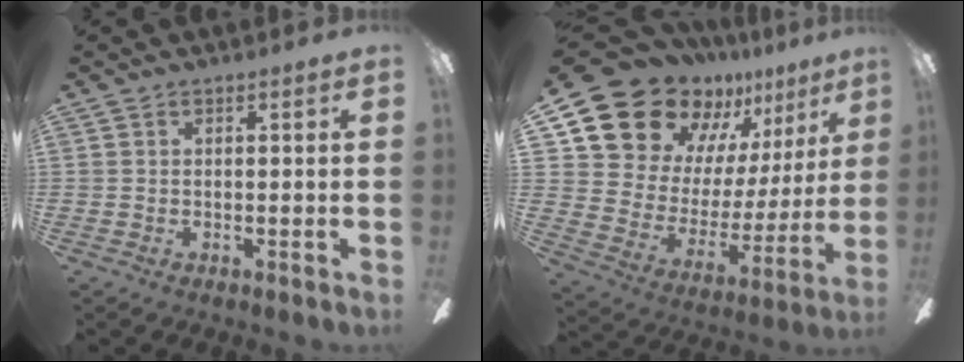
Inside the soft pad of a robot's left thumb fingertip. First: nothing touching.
{"total": 20.4, "force": [15.7, 11.1, 6.8], "torque": [-0.141, -0.116, 0.304]}